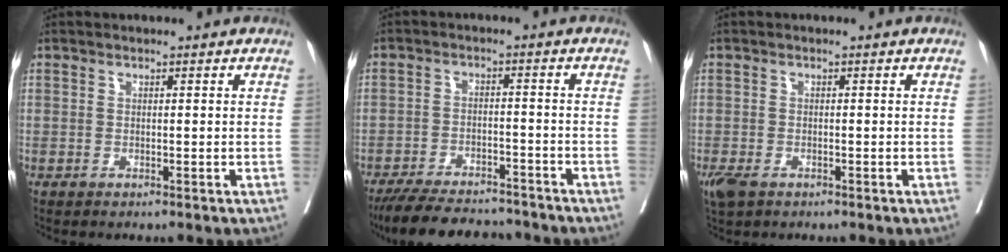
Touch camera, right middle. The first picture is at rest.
{"total": 13.7, "force": [-12.3, 3.3, 5.1], "torque": [-0.083, -0.002, -0.179]}
{"total": 4.2, "force": [-2.6, 2.3, 2.4], "torque": [-0.057, -0.012, -0.044]}